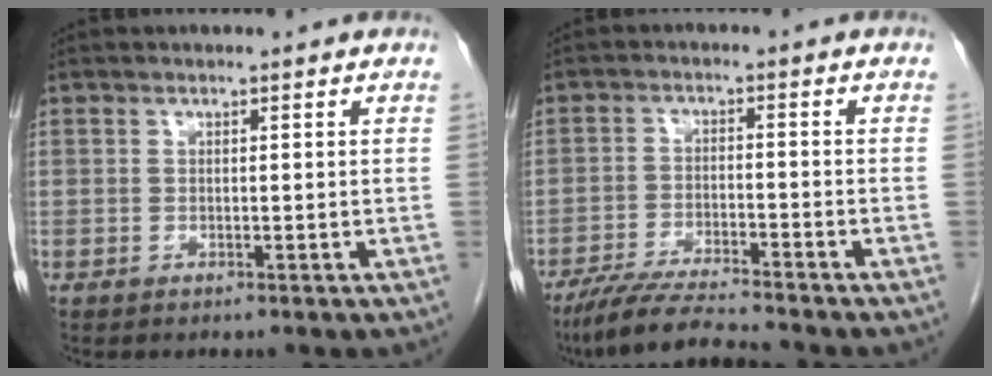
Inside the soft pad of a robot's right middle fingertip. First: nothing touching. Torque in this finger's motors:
{"motor_torque": [0.86, -0.52, 0.05, 0.03]}